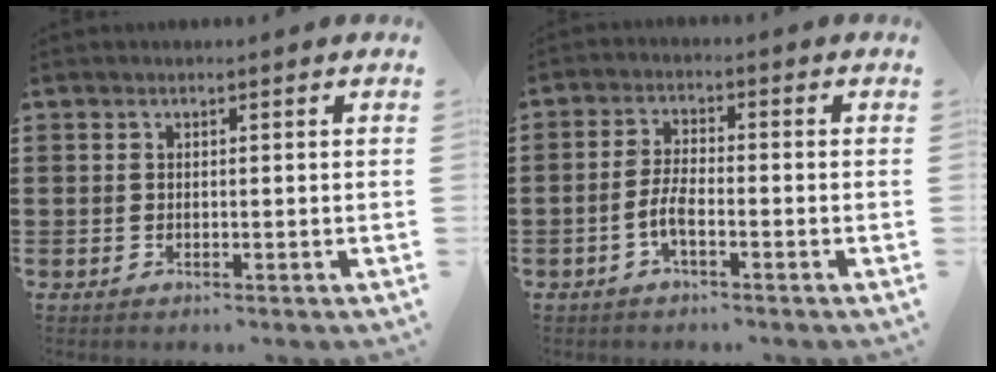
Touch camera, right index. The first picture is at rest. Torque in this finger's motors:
{"motor_torque": [-0.35, 0.38, -0.04, 0.00]}